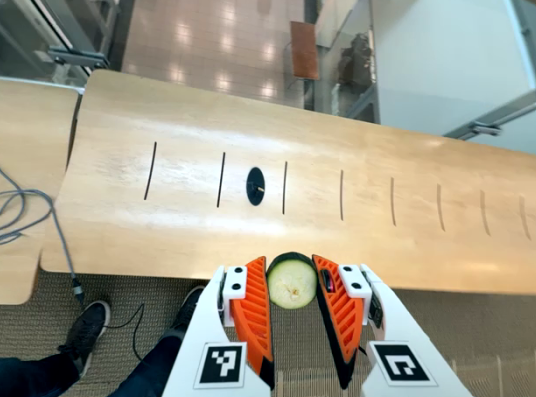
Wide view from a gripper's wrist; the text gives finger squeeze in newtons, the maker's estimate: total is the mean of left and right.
{"total": 9.0, "left": 9.0, "right": 9.0}